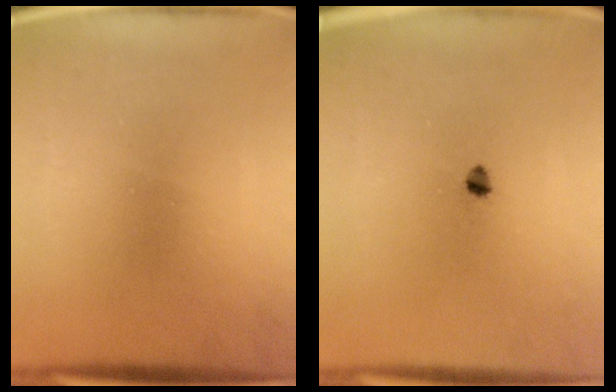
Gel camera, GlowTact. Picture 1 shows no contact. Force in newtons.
{"total": 1.4}